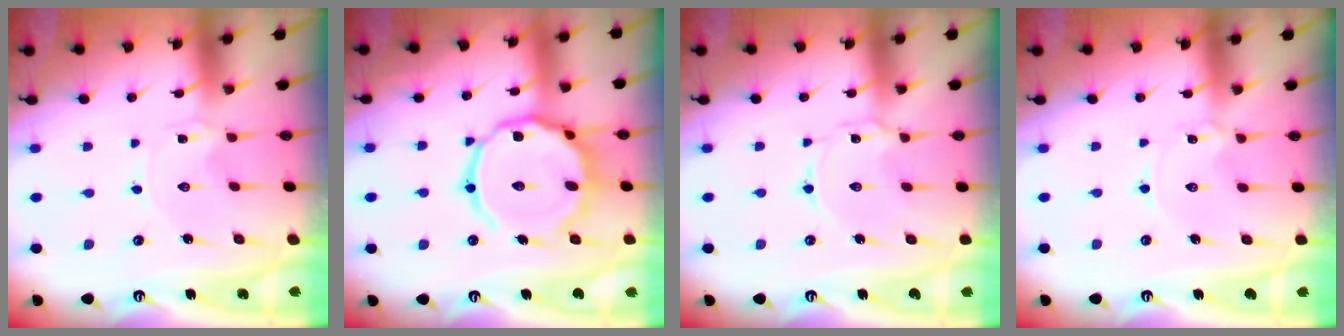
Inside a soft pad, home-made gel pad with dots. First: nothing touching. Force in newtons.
{"total": 16.8, "press": 16.8, "slide": 1.4}
{"total": 1.8, "press": 1.7, "slide": 0.4}
{"total": 0.9, "press": 0.9, "slide": 0.1}